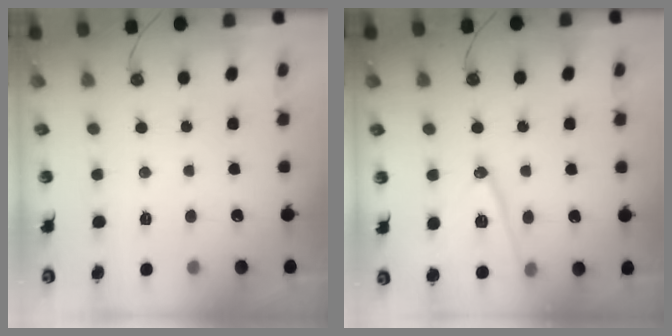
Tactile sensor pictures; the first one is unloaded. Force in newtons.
{"total": 12.2, "press": 11.7, "slide": 3.3}